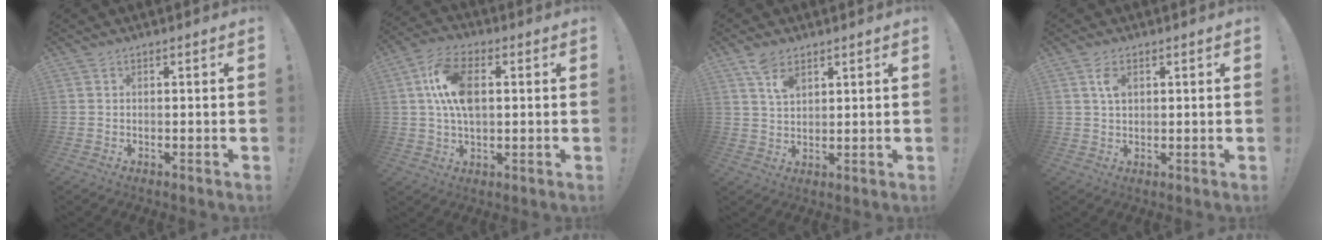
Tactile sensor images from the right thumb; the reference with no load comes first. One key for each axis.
{"total": 12.4, "fx": 1.9, "fy": 7.1, "fz": 9.9, "tx": -0.189, "ty": 0.007, "tz": 0.036}
{"total": 6.1, "fx": 3.9, "fy": 3.1, "fz": 3.5, "tx": -0.060, "ty": -0.014, "tz": 0.071}
{"total": 4.1, "fx": 1.4, "fy": 2.4, "fz": 3.1, "tx": -0.045, "ty": -0.002, "tz": 0.020}